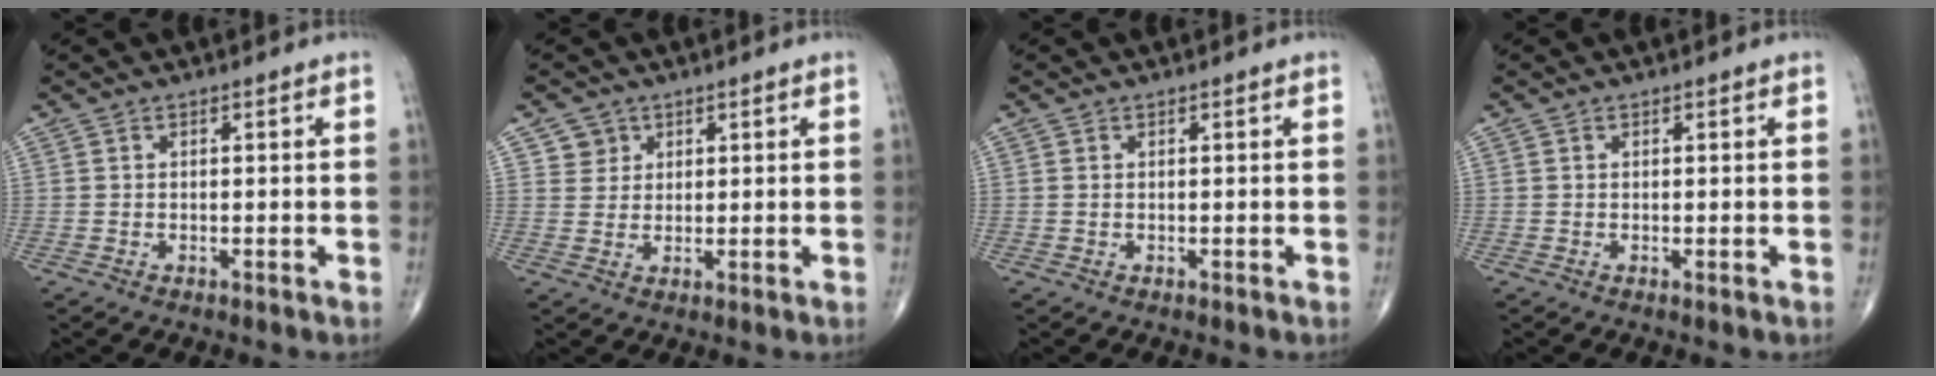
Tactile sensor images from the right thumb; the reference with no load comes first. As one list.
[{"total": 3.2, "force": [1.7, 2.7, 0.0], "torque": [0.023, -0.008, 0.023]}, {"total": 0.0}, {"total": 0.0}]